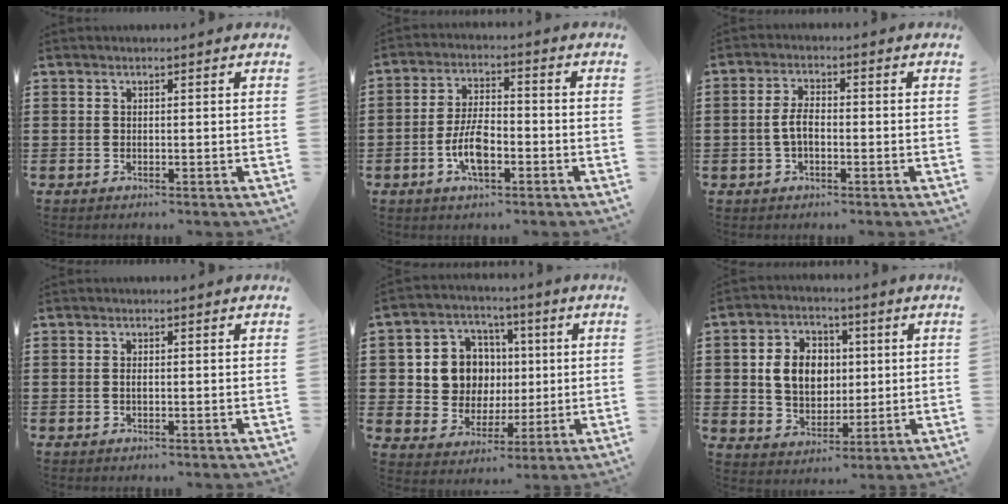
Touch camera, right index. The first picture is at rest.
{"total": 6.9, "force": [-2.3, 3.1, 5.7], "torque": [-0.130, 0.003, -0.049]}
{"total": 3.9, "force": [-0.6, 2.0, 3.3], "torque": [-0.075, 0.001, -0.017]}
{"total": 0.8, "force": [-0.1, 0.3, 0.8], "torque": [-0.015, 0.000, -0.002]}
{"total": 9.1, "force": [1.0, 8.3, 3.7], "torque": [-0.099, 0.018, 0.025]}
{"total": 8.1, "force": [0.9, 6.5, 4.8], "torque": [-0.103, 0.014, 0.011]}